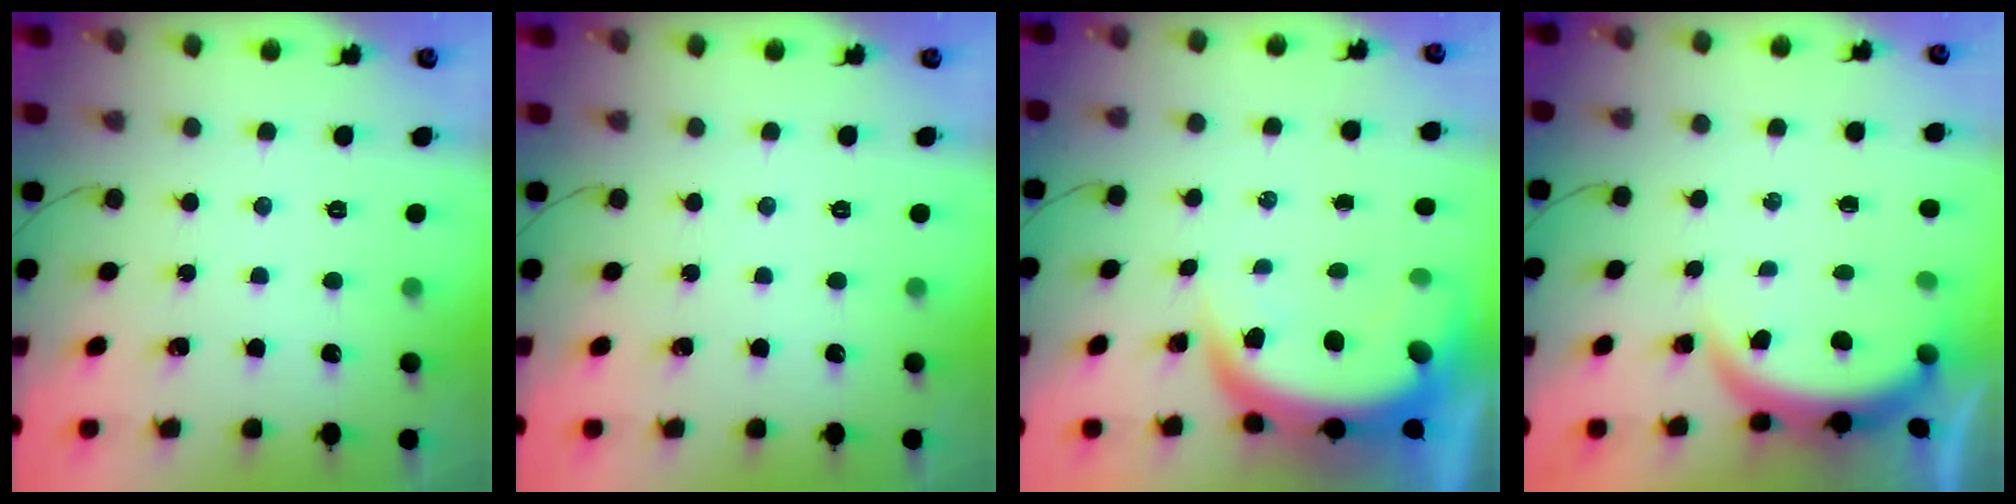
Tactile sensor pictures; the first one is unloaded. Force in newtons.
{"total": 0.0}
{"total": 8.0, "press": 8.0, "slide": 0.7}
{"total": 3.9, "press": 3.9, "slide": 0.2}